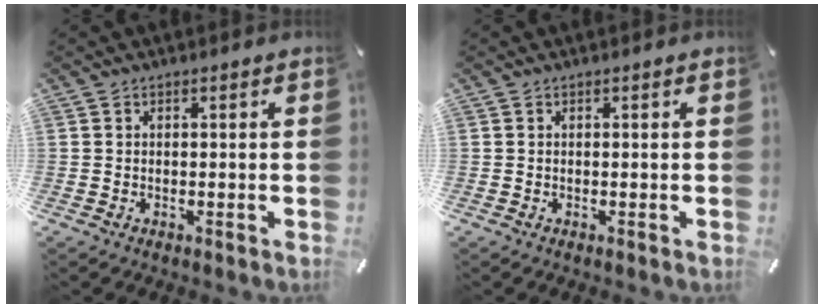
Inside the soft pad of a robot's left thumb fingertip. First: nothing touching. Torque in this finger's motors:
{"motor_torque": [-0.07, 0.07, 0.00, -0.02, 0.00]}